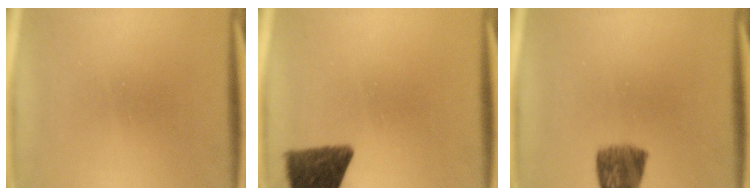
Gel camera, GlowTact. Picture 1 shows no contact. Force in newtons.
{"total": 10.2}
{"total": 7.1}